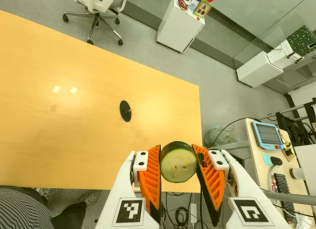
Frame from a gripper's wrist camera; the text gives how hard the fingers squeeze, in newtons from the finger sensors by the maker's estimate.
{"total": 11.2, "left": 10.3, "right": 12.0}